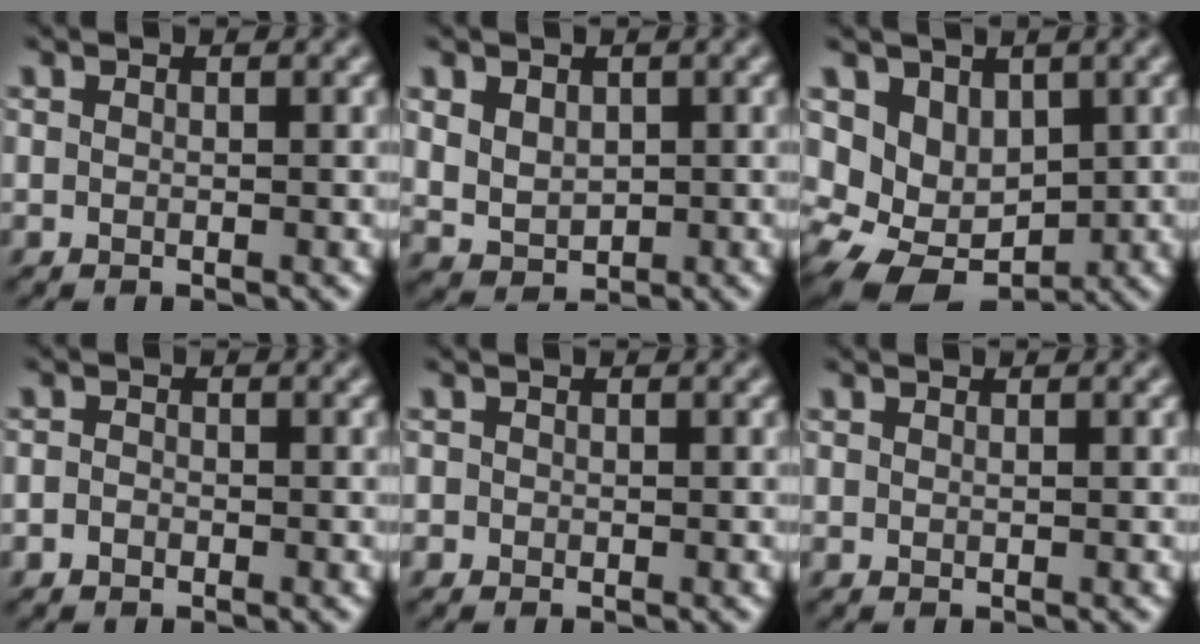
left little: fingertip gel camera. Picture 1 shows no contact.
{"total": 3.2, "force": [0.9, 2.4, 1.8], "torque": [-0.047, 0.005, 0.020]}
{"total": 4.8, "force": [-0.3, 4.1, 2.5], "torque": [-0.040, -0.016, -0.004]}
{"total": 1.0, "force": [-0.4, 0.8, 0.3], "torque": [0.001, 0.000, -0.018]}
{"total": 0.5, "force": [-0.2, 0.5, 0.0], "torque": [0.005, -0.001, -0.006]}
{"total": 0.0}